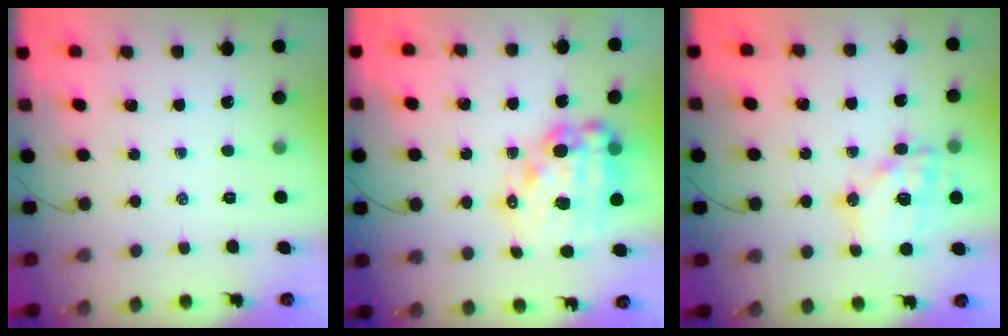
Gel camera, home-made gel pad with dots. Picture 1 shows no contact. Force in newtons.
{"total": 17.3, "press": 16.9, "slide": 3.6}
{"total": 16.3, "press": 16.0, "slide": 3.3}